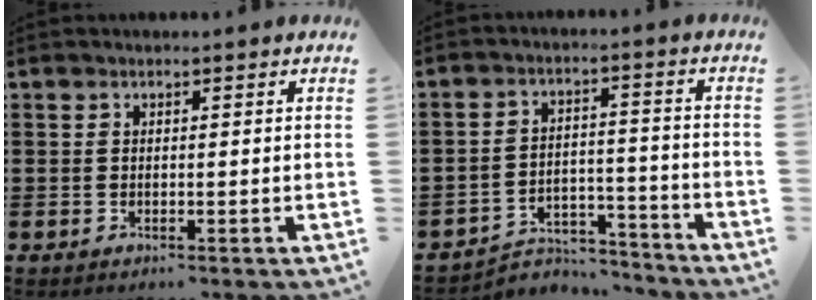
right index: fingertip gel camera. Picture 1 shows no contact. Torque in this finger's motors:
{"motor_torque": [-1.09, 0.24, -0.86, -0.21]}